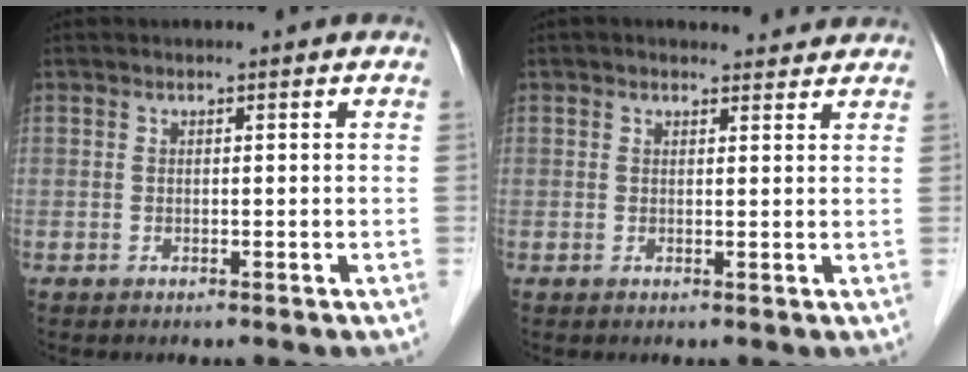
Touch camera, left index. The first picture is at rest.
{"total": 2.8, "force": [2.7, 0.9, 0.3], "torque": [-0.006, 0.007, 0.026]}